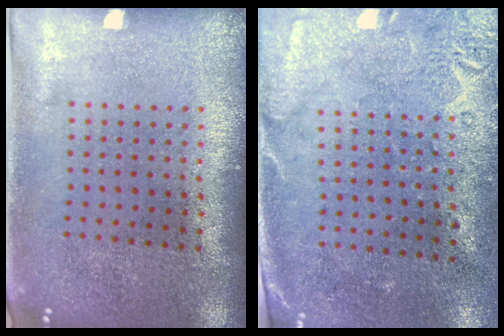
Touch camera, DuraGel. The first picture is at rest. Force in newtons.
{"total": 2.7, "press": 2.2, "slide": 1.5}